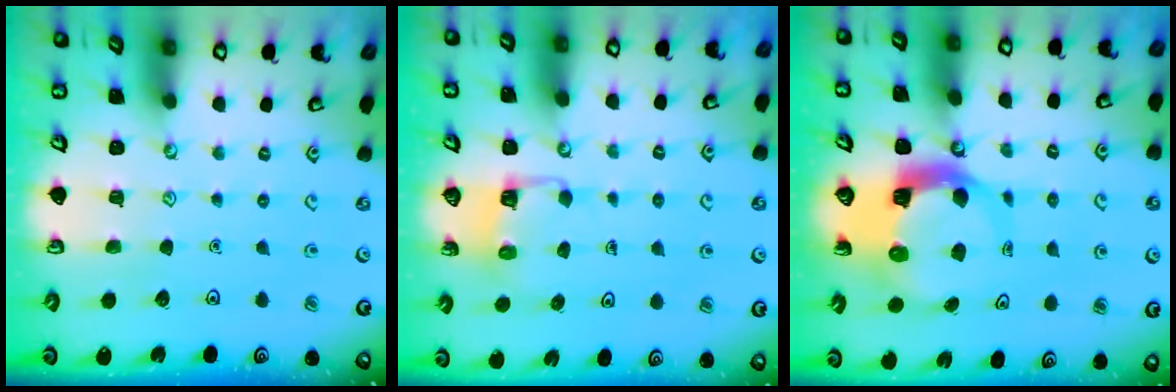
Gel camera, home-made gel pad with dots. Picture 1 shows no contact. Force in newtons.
{"total": 2.8, "press": 2.8, "slide": 0.2}
{"total": 7.3, "press": 7.3, "slide": 0.9}